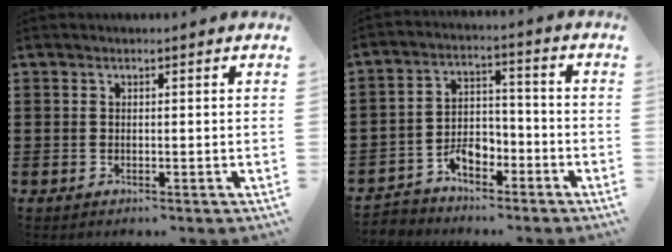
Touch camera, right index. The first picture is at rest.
{"total": 4.8, "force": [-3.3, 2.9, 1.9], "torque": [-0.036, 0.014, -0.065]}